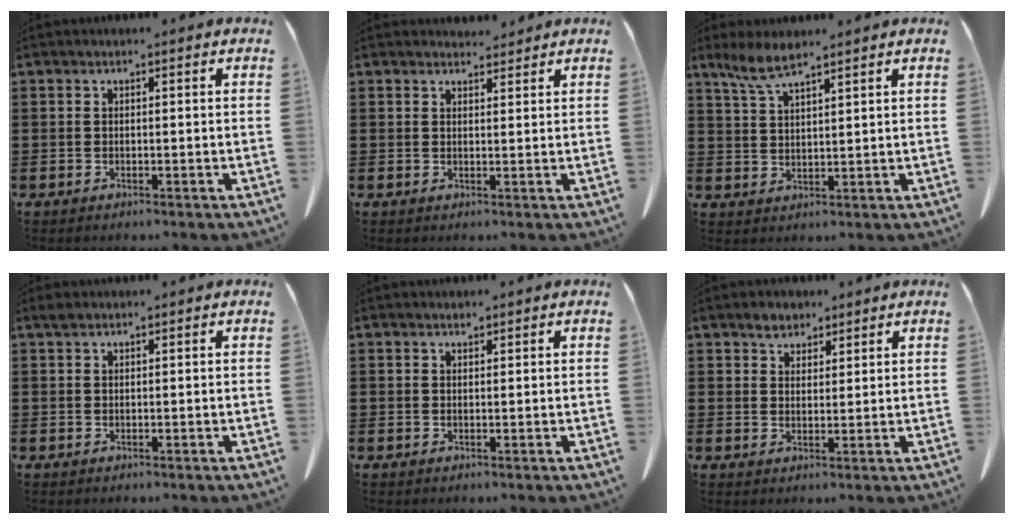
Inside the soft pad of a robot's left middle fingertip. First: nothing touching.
{"total": 2.1, "force": [2.1, 0.5, 0.3], "torque": [-0.004, -0.003, 0.038]}
{"total": 4.5, "force": [3.4, 0.7, 2.9], "torque": [-0.067, -0.003, 0.062]}
{"total": 0.8, "force": [0.6, 0.4, 0.4], "torque": [-0.011, 0.001, 0.012]}
{"total": 0.8, "force": [0.7, 0.2, 0.2], "torque": [-0.005, 0.000, 0.013]}
{"total": 2.8, "force": [2.3, 1.5, 0.8], "torque": [-0.015, 0.004, 0.042]}